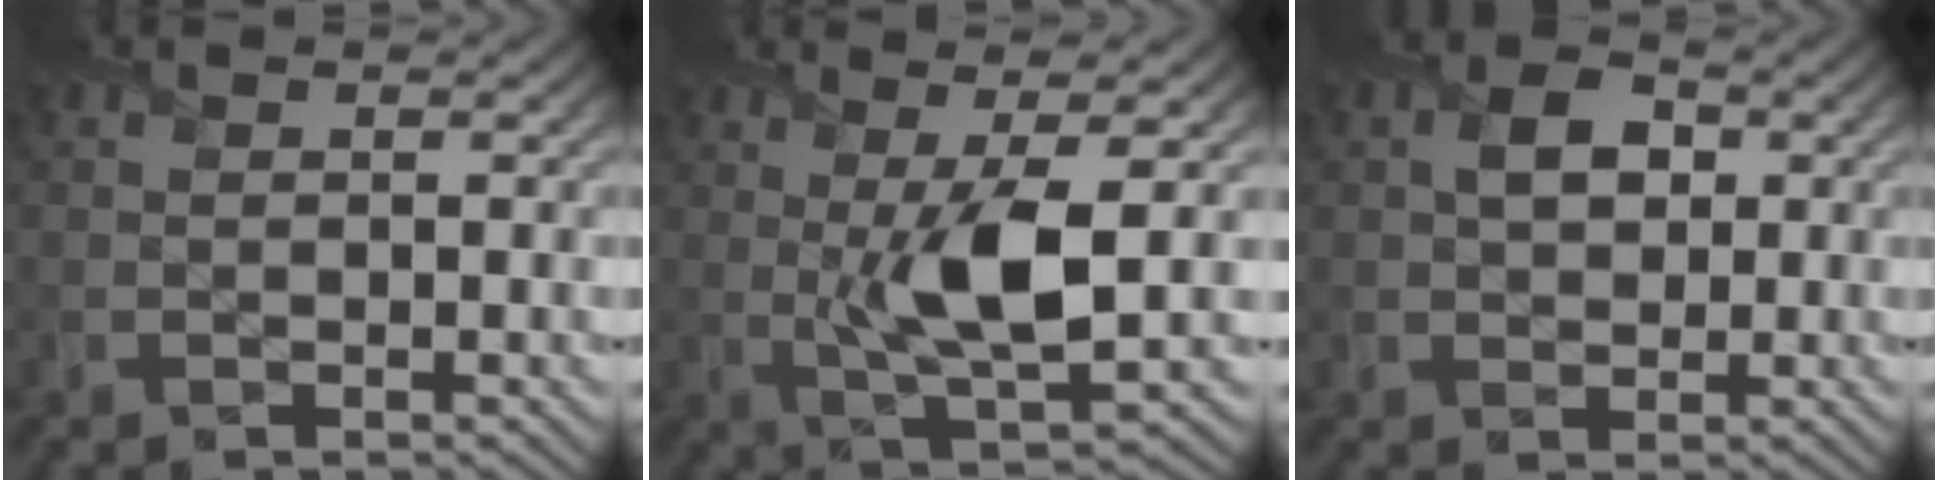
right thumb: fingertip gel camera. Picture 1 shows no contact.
{"total": 7.6, "force": [0.3, 2.2, 7.3], "torque": [-0.140, 0.000, 0.011]}
{"total": 3.7, "force": [0.8, 2.7, 2.4], "torque": [-0.049, 0.003, 0.010]}